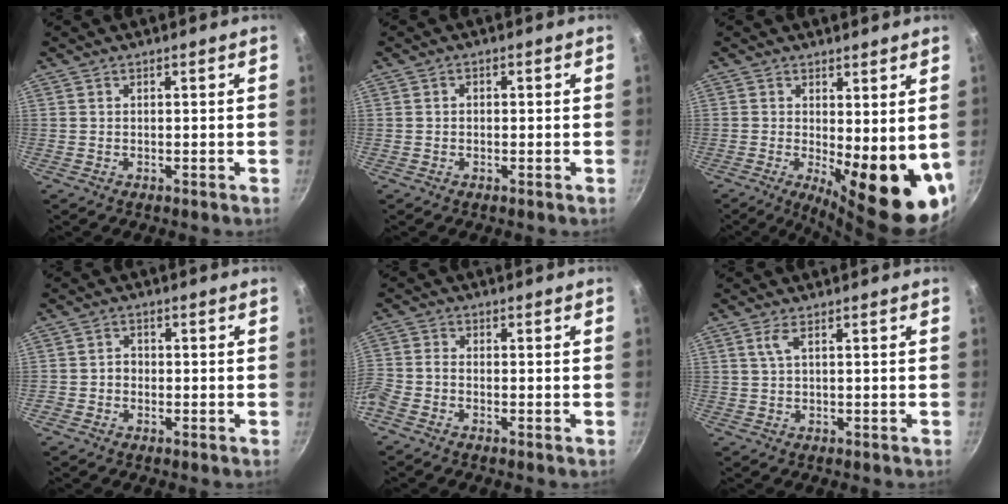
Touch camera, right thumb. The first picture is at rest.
{"total": 1.0, "force": [-0.1, 0.8, 0.5], "torque": [-0.008, 0.006, -0.002]}
{"total": 14.3, "force": [-0.7, 4.9, 13.5], "torque": [-0.146, -0.026, 0.003]}
{"total": 2.1, "force": [-0.7, 1.9, 0.8], "torque": [0.000, 0.012, -0.016]}
{"total": 4.7, "force": [-2.9, 2.1, 3.0], "torque": [-0.087, 0.015, -0.075]}
{"total": 2.1, "force": [0.7, 0.3, 2.0], "torque": [-0.044, 0.003, 0.017]}